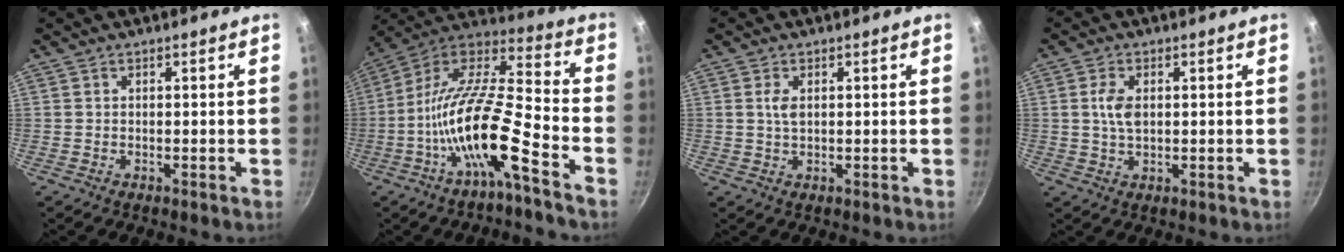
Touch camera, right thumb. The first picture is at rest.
{"total": 18.0, "force": [-8.0, 4.2, 15.5], "torque": [-0.281, 0.062, -0.165]}
{"total": 2.5, "force": [0.6, 1.3, 2.1], "torque": [-0.038, -0.001, 0.013]}
{"total": 4.6, "force": [0.7, 2.6, 3.7], "torque": [-0.069, 0.002, 0.014]}